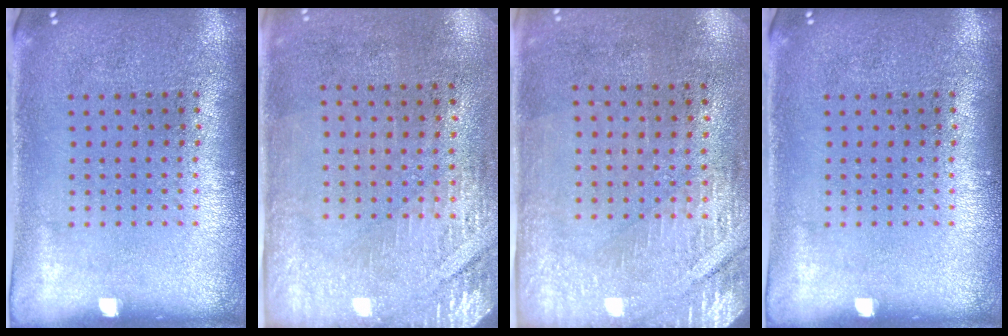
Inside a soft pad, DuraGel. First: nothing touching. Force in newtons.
{"total": 2.9, "press": 2.5, "slide": 1.4}
{"total": 2.8, "press": 2.4, "slide": 1.4}
{"total": 0.0}